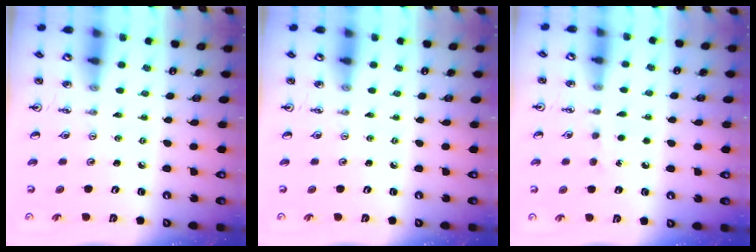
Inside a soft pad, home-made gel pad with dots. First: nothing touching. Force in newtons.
{"total": 0.0}
{"total": 5.2, "press": 5.1, "slide": 0.7}